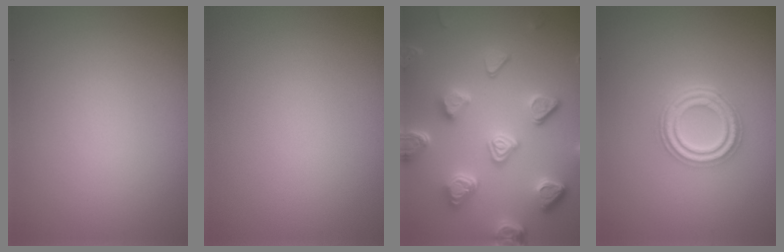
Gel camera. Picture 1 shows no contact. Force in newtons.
{"total": 0.0}
{"total": 6.5, "press": 5.3, "slide": 3.8}
{"total": 4.2, "press": 3.3, "slide": 2.7}